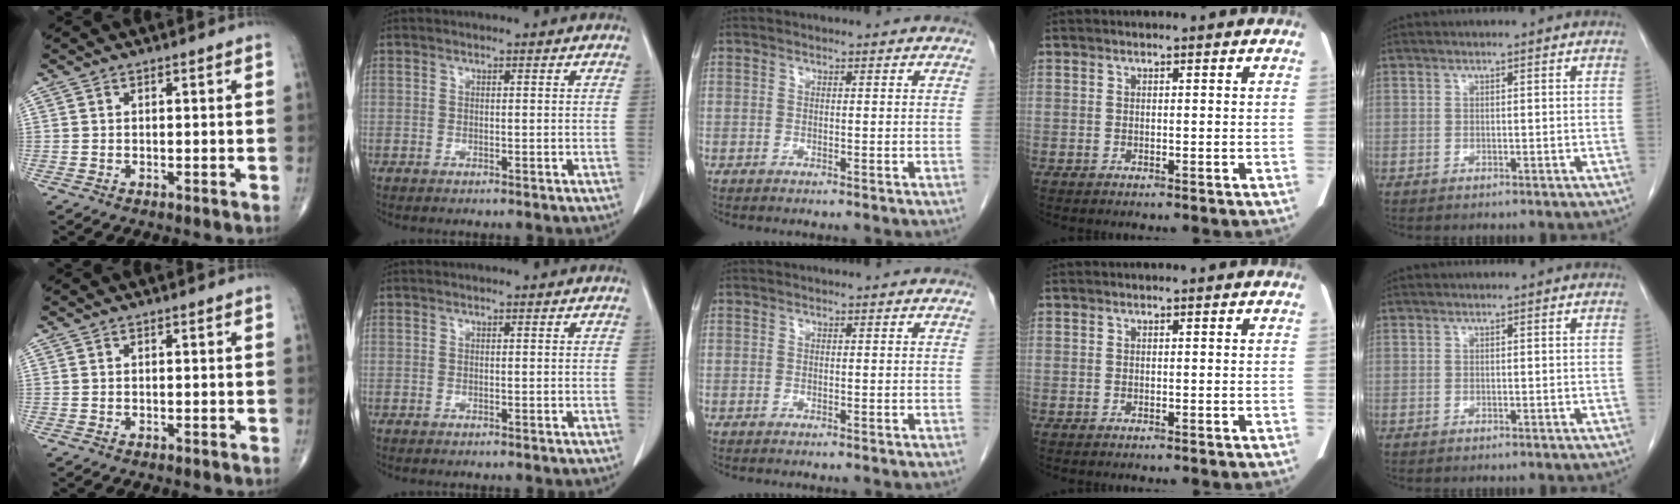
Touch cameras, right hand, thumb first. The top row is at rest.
{}